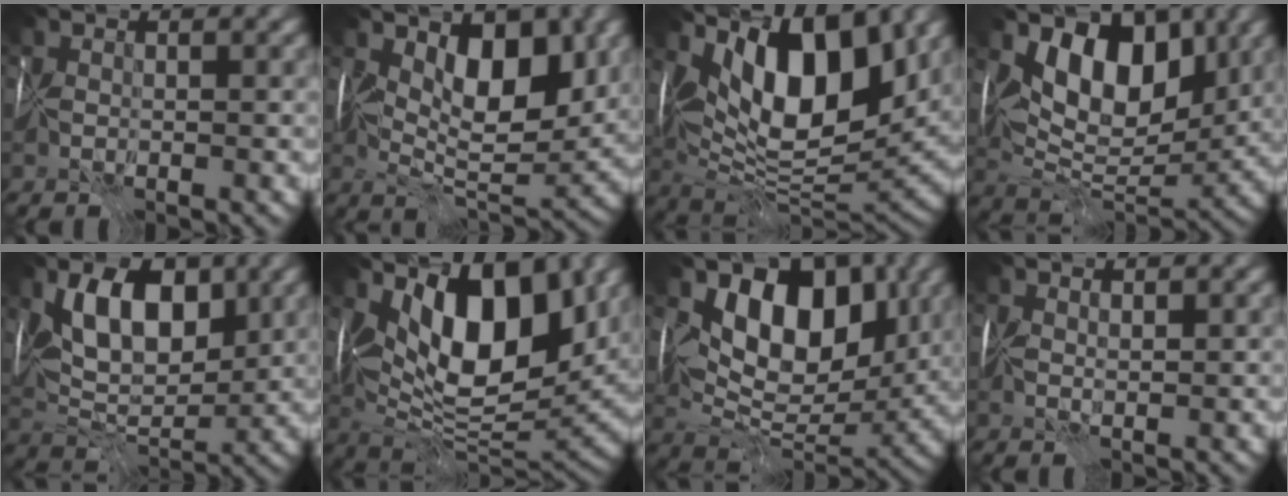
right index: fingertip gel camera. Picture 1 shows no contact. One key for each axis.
{"total": 6.7, "fx": 2.4, "fy": 3.1, "fz": 5.4, "tx": -0.067, "ty": -0.018, "tz": 0.036}
{"total": 12.6, "fx": 5.6, "fy": 5.0, "fz": 10.1, "tx": -0.141, "ty": 0.003, "tz": 0.091}
{"total": 9.1, "fx": 3.9, "fy": 5.2, "fz": 6.3, "tx": -0.083, "ty": -0.018, "tz": 0.066}
{"total": 7.8, "fx": 3.0, "fy": 4.0, "fz": 6.0, "tx": -0.081, "ty": -0.005, "tz": 0.041}
{"total": 12.4, "fx": 4.7, "fy": 5.4, "fz": 10.1, "tx": -0.134, "ty": -0.008, "tz": 0.074}
{"total": 10.0, "fx": 3.7, "fy": 6.1, "fz": 7.0, "tx": -0.077, "ty": -0.014, "tz": 0.063}
{"total": 0.8, "fx": 0.6, "fy": -0.4, "fz": 0.0, "tx": 0.011, "ty": -0.003, "tz": 0.012}